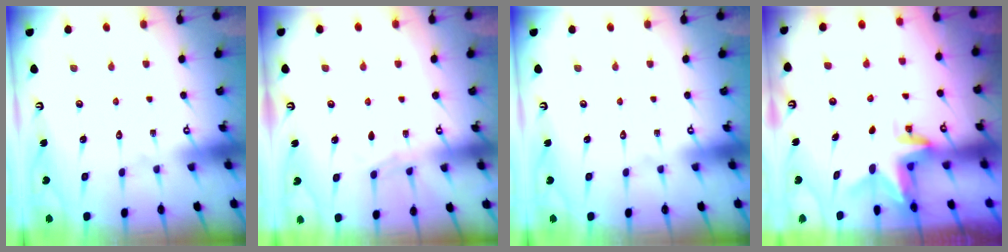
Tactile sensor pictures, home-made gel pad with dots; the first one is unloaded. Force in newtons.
{"total": 3.5, "press": 3.5, "slide": 0.4}
{"total": 0.0}
{"total": 2.9, "press": 2.9, "slide": 0.2}